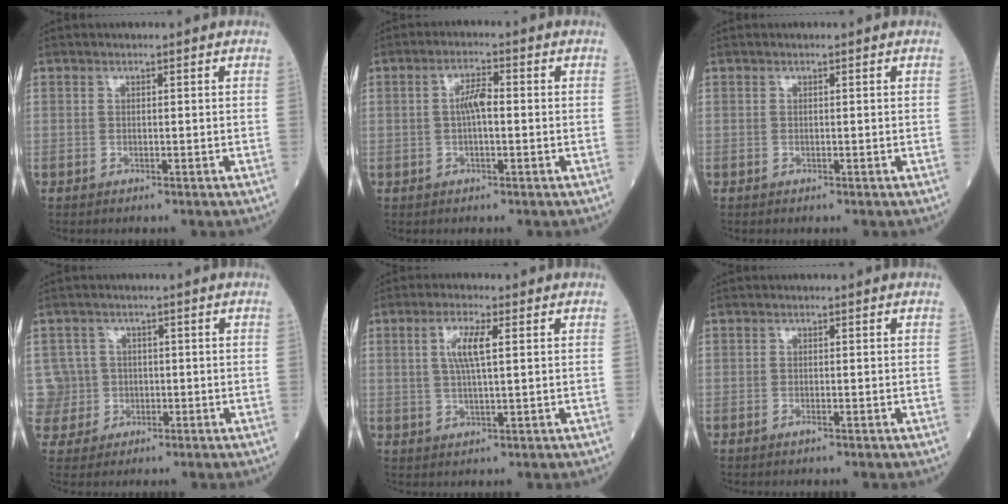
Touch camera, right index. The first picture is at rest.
{"total": 3.6, "force": [0.0, 1.0, 3.5], "torque": [-0.067, 0.011, -0.002]}
{"total": 0.0}
{"total": 5.4, "force": [0.0, 5.4, -0.6], "torque": [0.020, 0.018, 0.002]}
{"total": 4.9, "force": [1.3, 0.7, 4.7], "torque": [-0.096, 0.005, 0.027]}
{"total": 0.7, "force": [-0.3, 0.5, 0.4], "torque": [-0.004, -0.001, -0.003]}